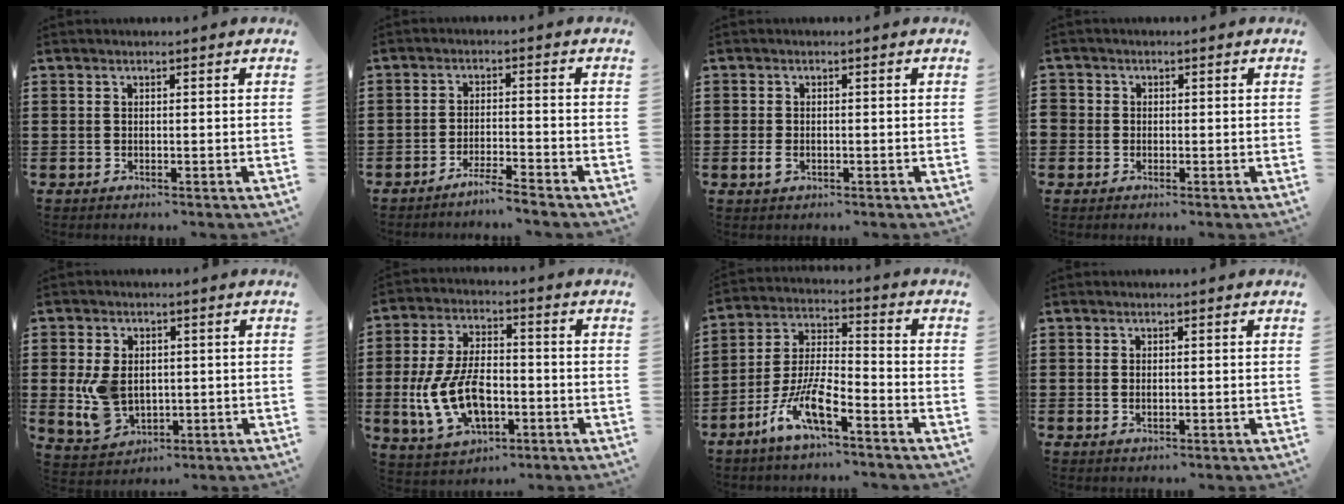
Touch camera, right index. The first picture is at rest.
{"total": 3.2, "force": [-3.1, -0.5, 0.9], "torque": [-0.017, -0.001, -0.061]}
{"total": 1.6, "force": [-0.6, 1.1, 1.0], "torque": [-0.028, -0.002, -0.013]}
{"total": 1.1, "force": [-0.3, 1.1, 0.1], "torque": [-0.005, 0.004, -0.007]}
{"total": 7.1, "force": [0.0, 5.1, 5.0], "torque": [-0.126, 0.004, -0.001]}
{"total": 11.0, "force": [-2.7, 6.0, 8.8], "torque": [-0.202, -0.001, -0.050]}
{"total": 9.0, "force": [-6.1, 2.4, 6.2], "torque": [-0.148, -0.003, -0.122]}
{"total": 0.9, "force": [0.1, 0.4, 0.8], "torque": [-0.017, 0.001, 0.002]}